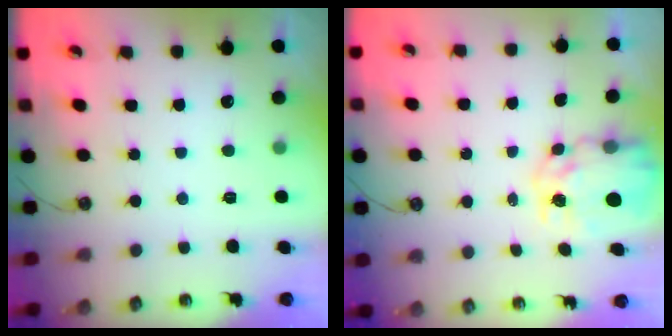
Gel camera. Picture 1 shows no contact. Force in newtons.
{"total": 8.4, "press": 8.4, "slide": 0.6}